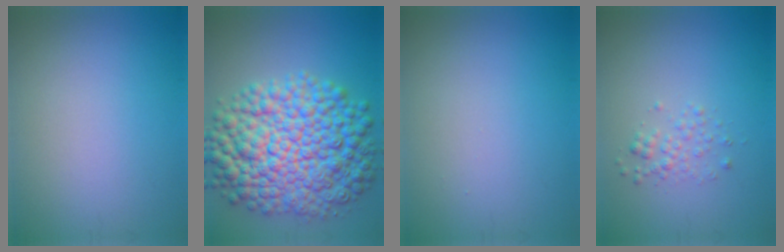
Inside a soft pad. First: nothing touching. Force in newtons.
{"total": 12.9, "press": 12.9, "slide": 0.1}
{"total": 0.0}
{"total": 1.4, "press": 1.4, "slide": 0.1}